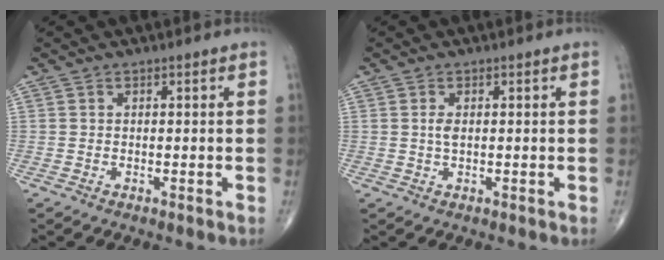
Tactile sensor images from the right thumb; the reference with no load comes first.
{"total": 1.7, "force": [0.3, 0.8, 1.5], "torque": [-0.031, -0.001, 0.008]}